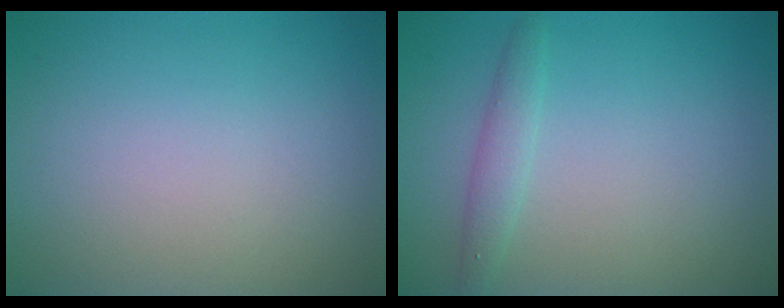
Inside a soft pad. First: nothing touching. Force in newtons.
{"total": 1.6, "press": 1.6, "slide": 0.0}